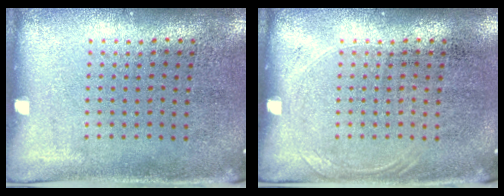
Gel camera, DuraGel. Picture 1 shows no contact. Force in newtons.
{"total": 0.7, "press": 0.7, "slide": 0.3}